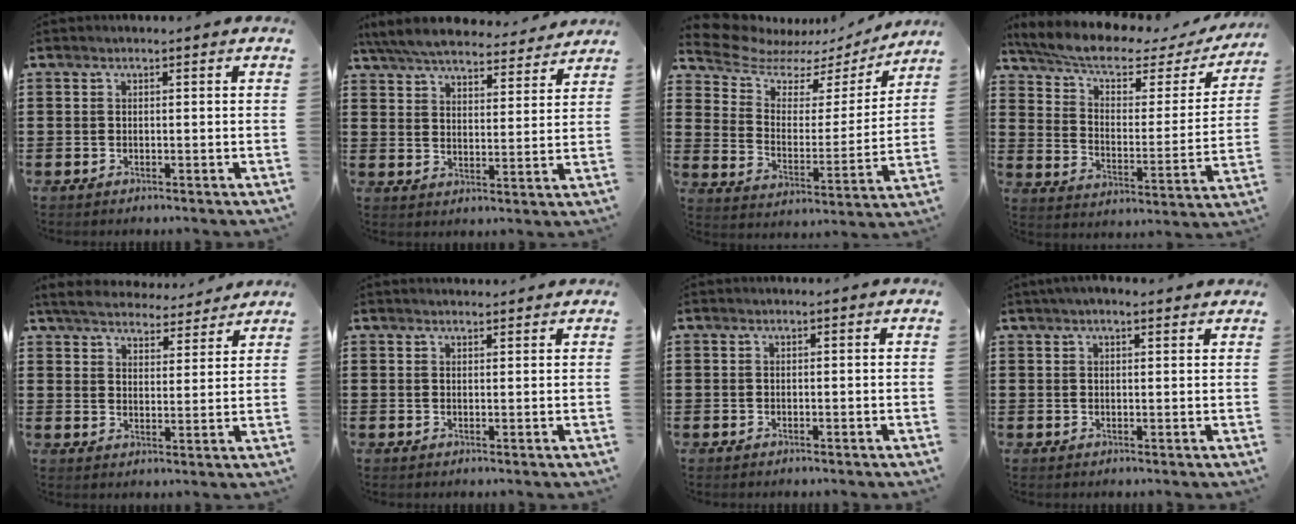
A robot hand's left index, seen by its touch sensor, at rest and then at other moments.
{"total": 6.8, "force": [6.5, 0.6, 1.8], "torque": [-0.061, -0.033, 0.117]}
{"total": 8.0, "force": [6.9, 3.4, 2.4], "torque": [-0.086, -0.036, 0.123]}
{"total": 7.4, "force": [5.8, 1.7, 4.3], "torque": [-0.106, -0.032, 0.097]}
{"total": 5.3, "force": [5.1, 0.8, 1.3], "torque": [-0.050, -0.025, 0.090]}
{"total": 1.1, "force": [1.1, 0.2, 0.1], "torque": [-0.004, 0.000, 0.022]}
{"total": 0.0}
{"total": 2.4, "force": [1.8, 0.6, 1.4], "torque": [-0.030, 0.007, 0.033]}